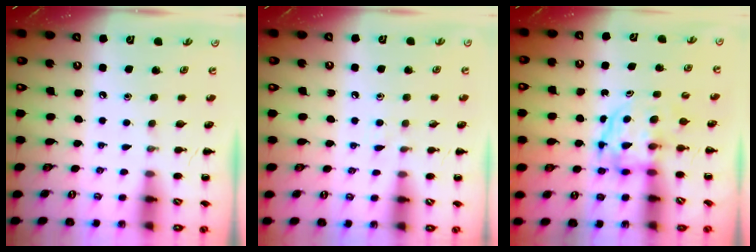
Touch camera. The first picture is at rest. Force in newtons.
{"total": 4.7, "press": 4.3, "slide": 1.9}
{"total": 3.7, "press": 3.7, "slide": 0.3}